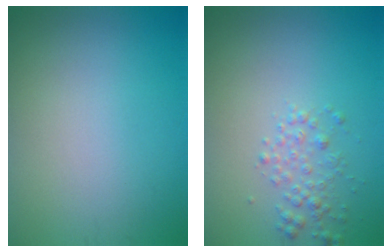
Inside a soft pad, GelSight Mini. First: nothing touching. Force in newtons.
{"total": 1.9, "press": 1.9, "slide": 0.1}